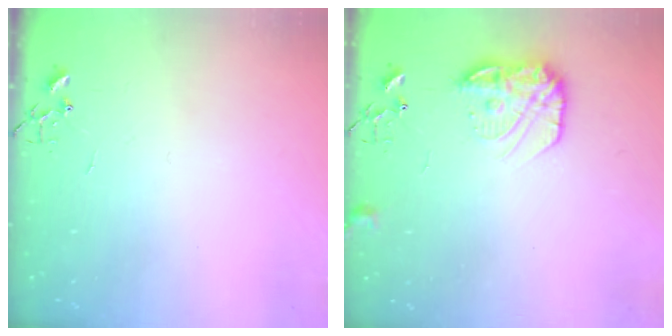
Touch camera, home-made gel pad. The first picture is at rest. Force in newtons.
{"total": 13.0, "press": 13.0, "slide": 0.5}